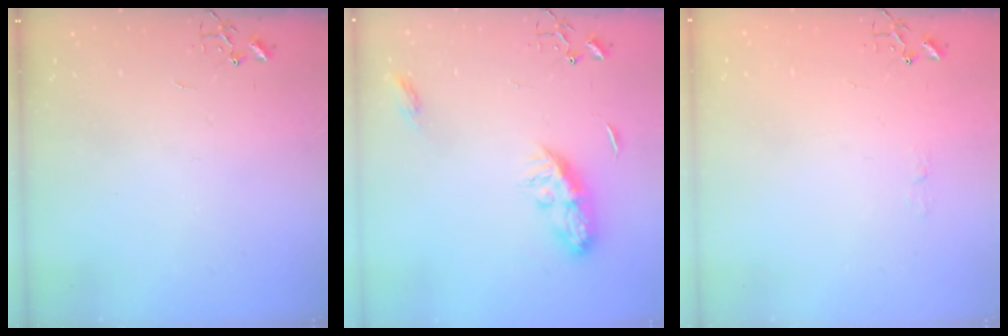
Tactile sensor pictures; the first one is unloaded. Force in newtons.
{"total": 9.7, "press": 9.7, "slide": 0.1}
{"total": 3.6, "press": 3.6, "slide": 0.4}